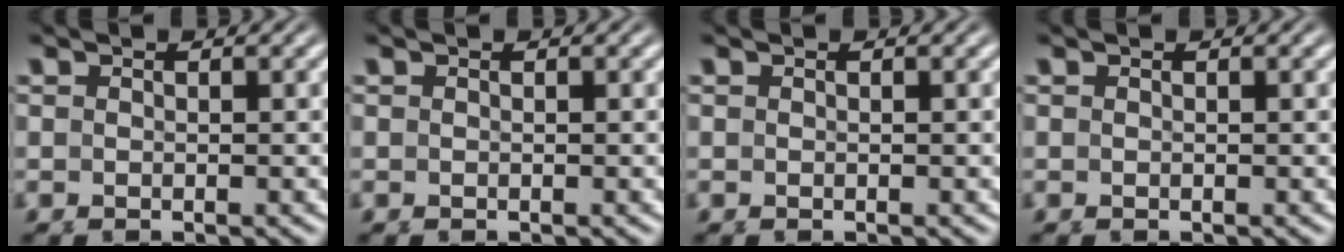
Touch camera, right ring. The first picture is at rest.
{"total": 0.0}
{"total": 0.0}
{"total": 0.0}